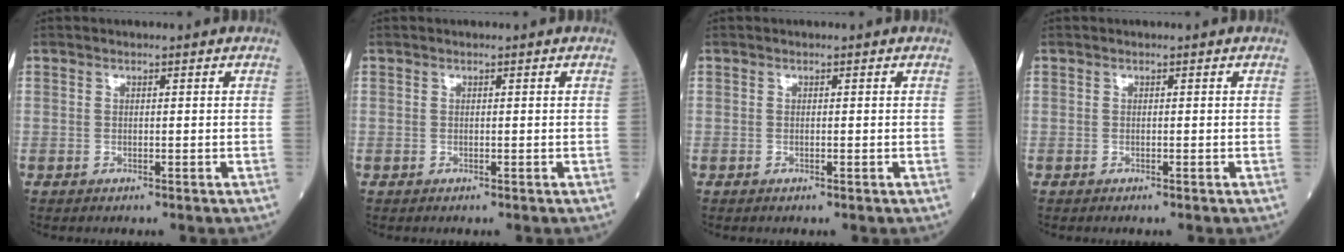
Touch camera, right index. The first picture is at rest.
{"total": 0.0}
{"total": 0.0}
{"total": 0.0}